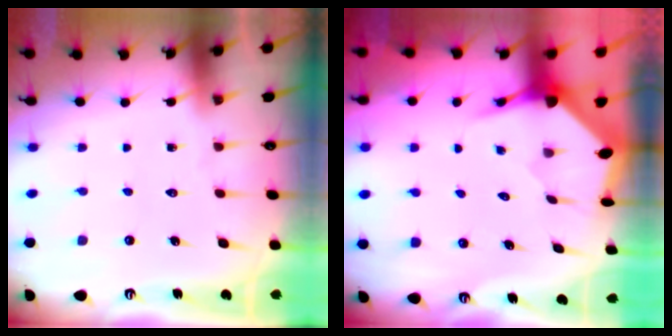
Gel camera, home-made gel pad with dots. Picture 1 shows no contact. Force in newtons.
{"total": 3.6, "press": 3.6, "slide": 0.5}